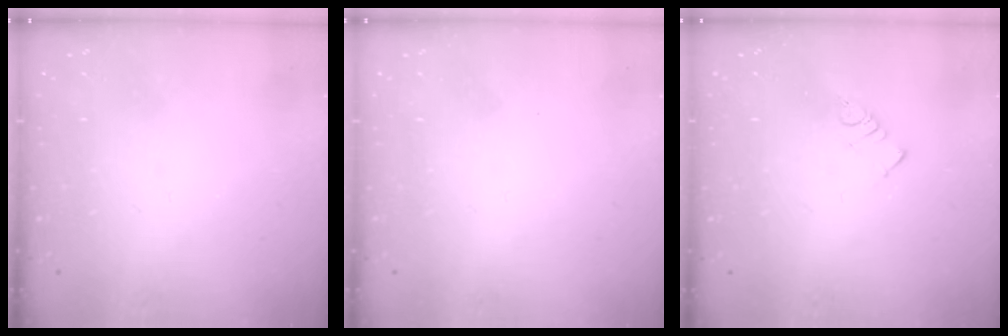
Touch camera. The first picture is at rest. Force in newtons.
{"total": 1.7, "press": 1.6, "slide": 0.1}
{"total": 2.7, "press": 2.7, "slide": 0.4}